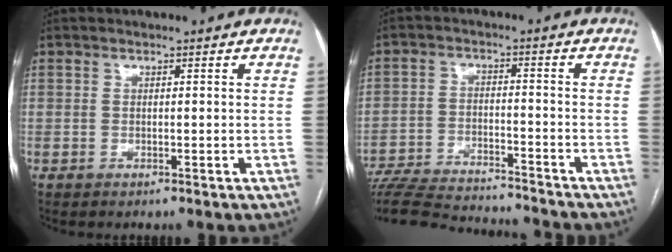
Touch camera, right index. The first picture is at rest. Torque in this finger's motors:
{"motor_torque": [-1.38, -0.75, -1.05, -0.21]}